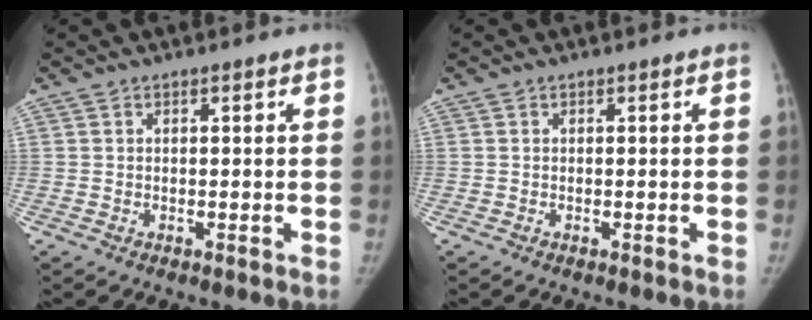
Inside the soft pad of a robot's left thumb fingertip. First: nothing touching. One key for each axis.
{"total": 0.0}